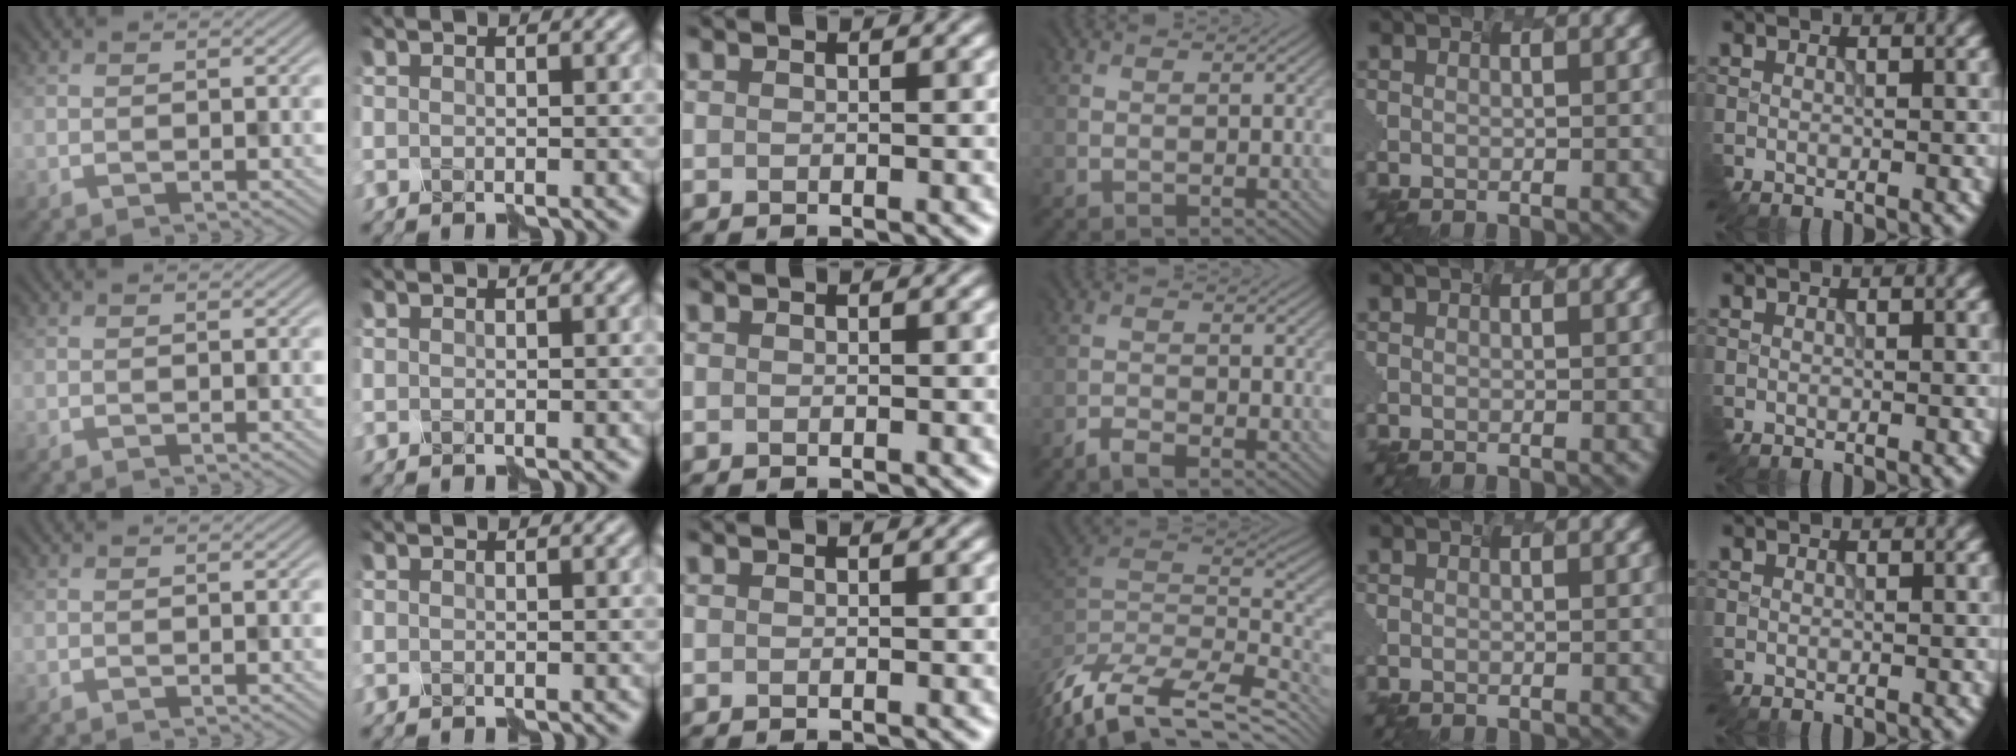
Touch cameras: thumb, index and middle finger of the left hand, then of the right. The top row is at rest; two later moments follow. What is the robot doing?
{"motion": "assemble", "object": "hinged jar"}